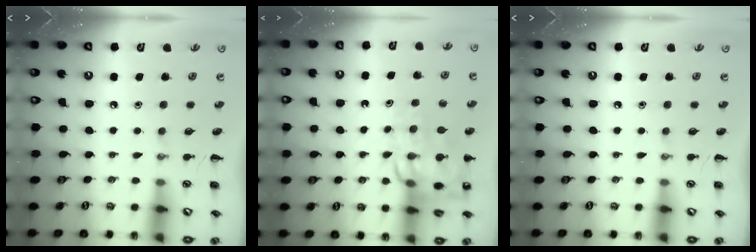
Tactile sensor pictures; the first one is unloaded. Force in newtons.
{"total": 14.8, "press": 14.6, "slide": 2.0}
{"total": 0.0}